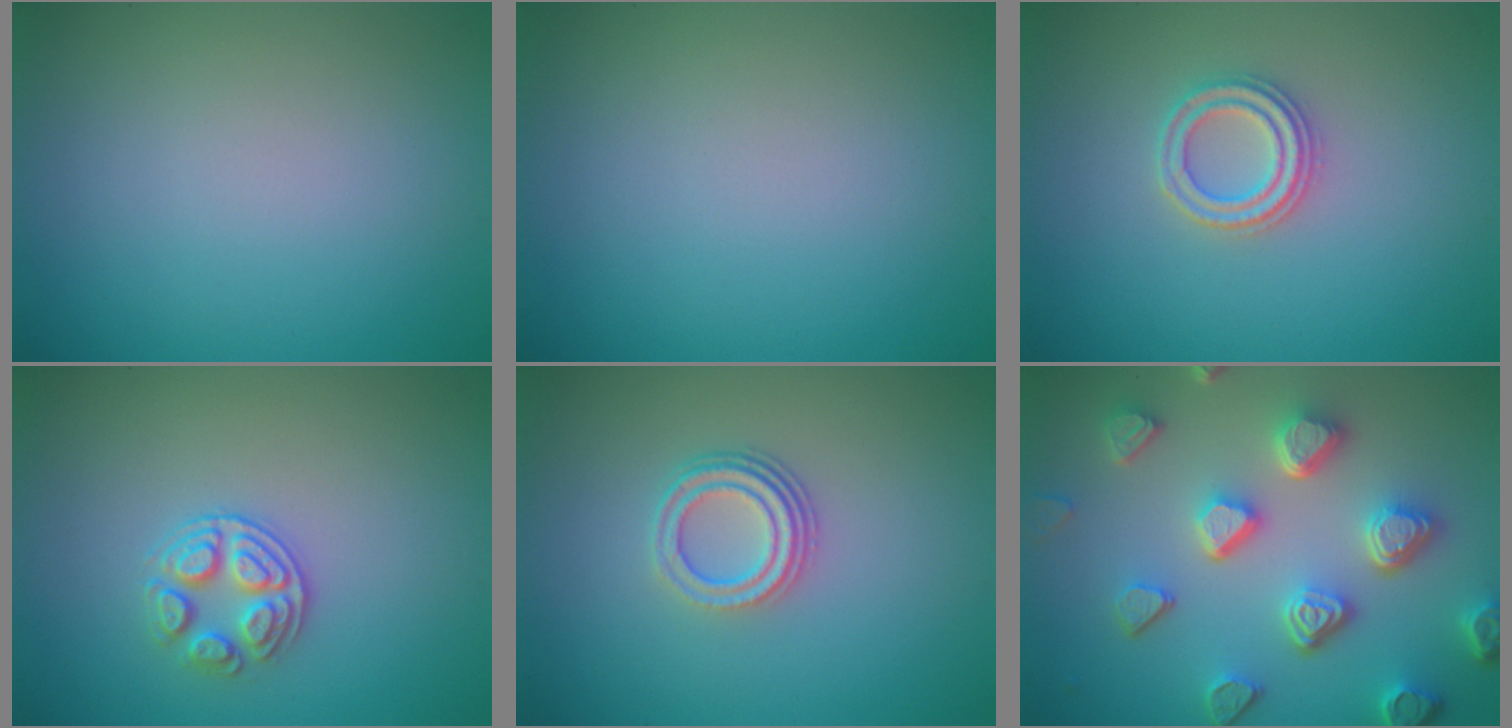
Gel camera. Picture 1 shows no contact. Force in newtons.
{"total": 0.0}
{"total": 2.4, "press": 2.3, "slide": 0.4}
{"total": 2.7, "press": 2.5, "slide": 0.9}
{"total": 3.3, "press": 2.4, "slide": 2.3}
{"total": 6.7, "press": 5.3, "slide": 4.1}